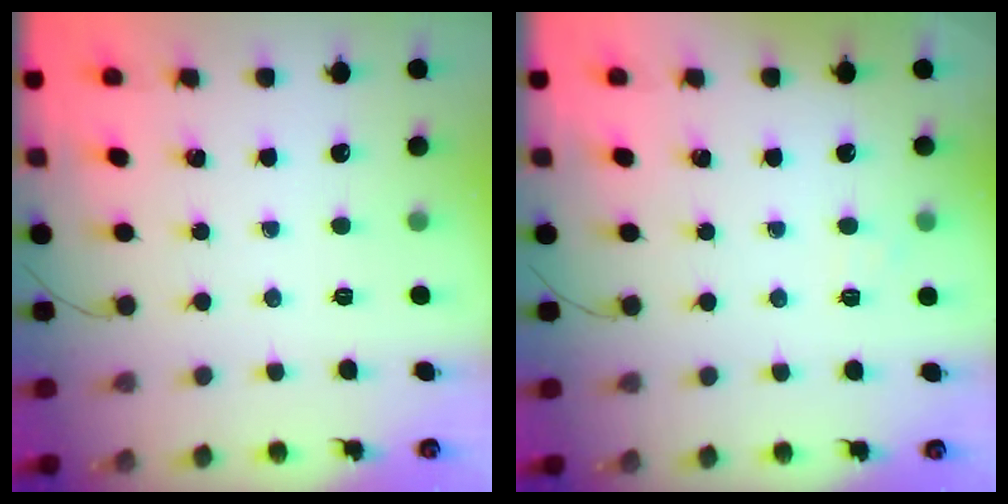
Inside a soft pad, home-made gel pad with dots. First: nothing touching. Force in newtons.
{"total": 3.7, "press": 3.5, "slide": 1.1}